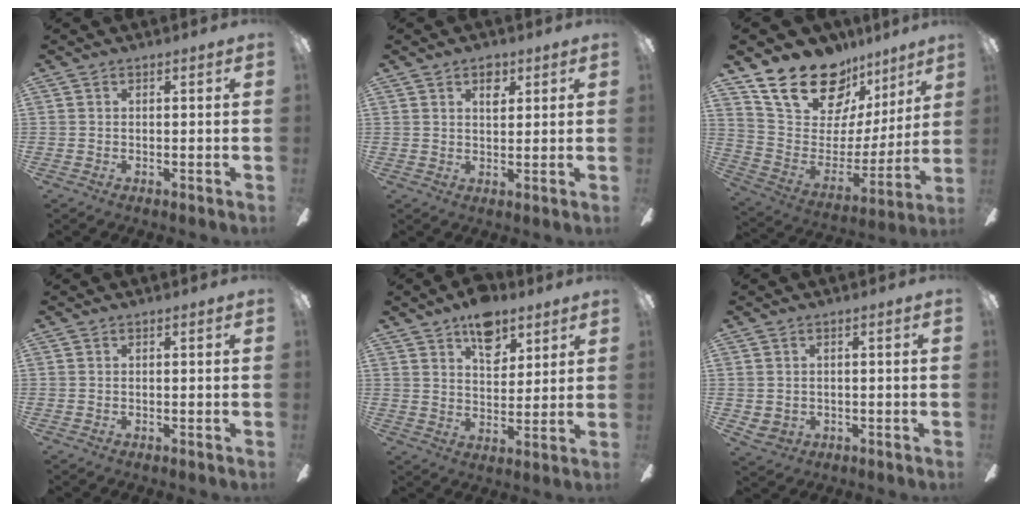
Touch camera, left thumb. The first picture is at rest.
{"total": 3.9, "force": [2.5, 2.0, 2.3], "torque": [-0.017, -0.010, 0.039]}
{"total": 22.9, "force": [16.8, 11.8, 10.1], "torque": [-0.174, -0.112, 0.313]}
{"total": 0.0}
{"total": 10.2, "force": [6.7, 5.4, 5.4], "torque": [-0.066, -0.025, 0.119]}
{"total": 1.4, "force": [0.6, 1.3, 0.3], "torque": [-0.009, -0.003, 0.010]}